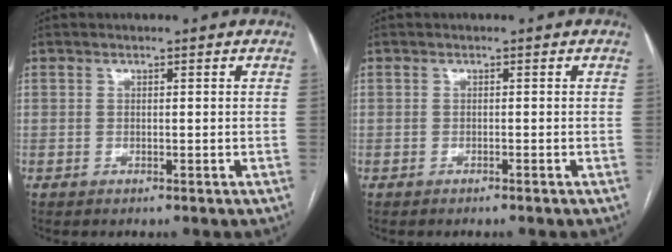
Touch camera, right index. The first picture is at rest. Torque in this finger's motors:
{"motor_torque": [-0.22, -0.09, 0.00, -0.01]}